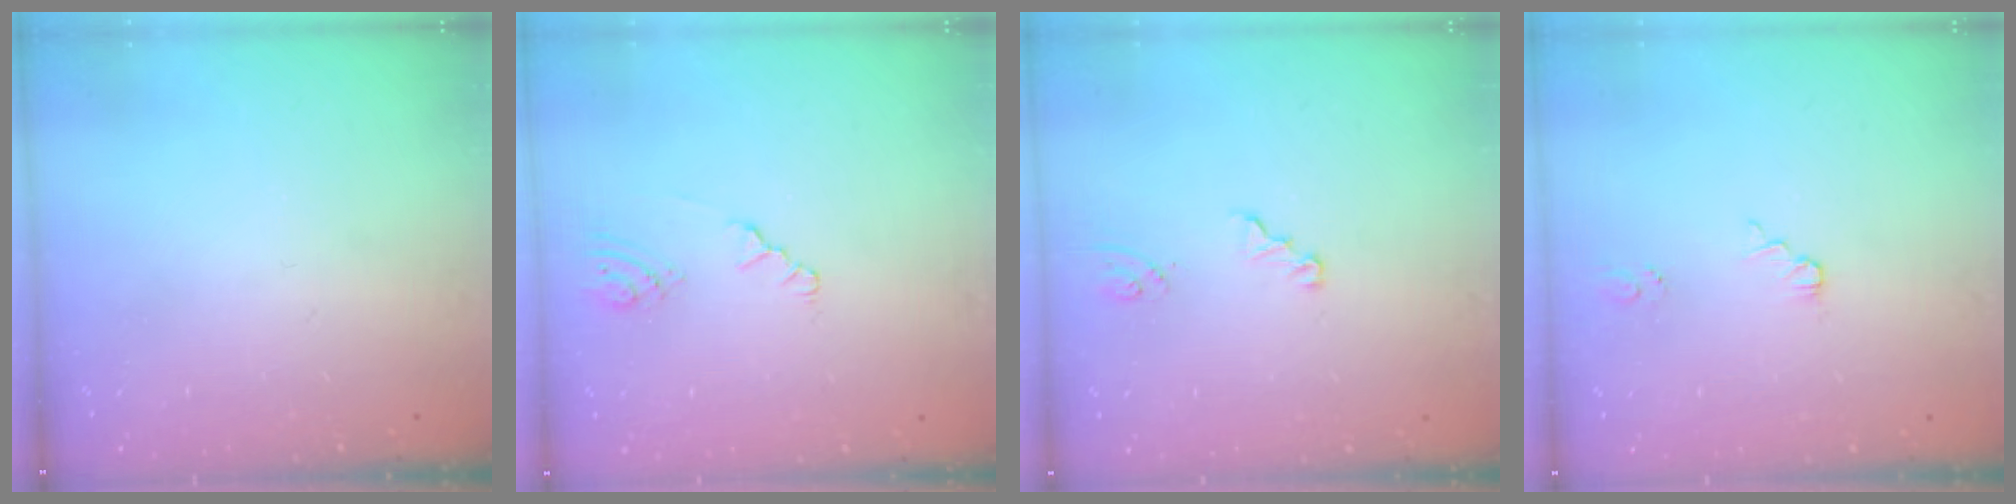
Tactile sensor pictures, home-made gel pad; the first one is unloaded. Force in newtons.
{"total": 2.5, "press": 2.5, "slide": 0.4}
{"total": 2.3, "press": 2.3, "slide": 0.2}
{"total": 1.5, "press": 1.5, "slide": 0.1}